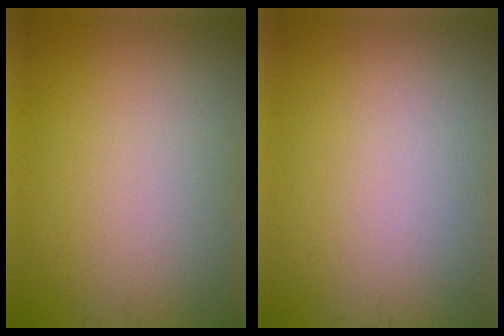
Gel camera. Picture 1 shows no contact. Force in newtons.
{"total": 0.0}